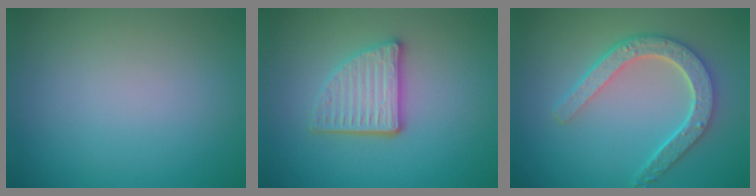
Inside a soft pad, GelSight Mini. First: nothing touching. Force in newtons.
{"total": 4.0, "press": 3.2, "slide": 2.4}
{"total": 5.1, "press": 4.0, "slide": 3.2}